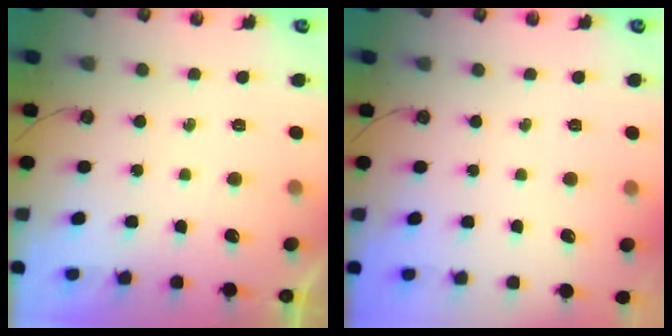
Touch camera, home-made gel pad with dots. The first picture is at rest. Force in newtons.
{"total": 0.0}